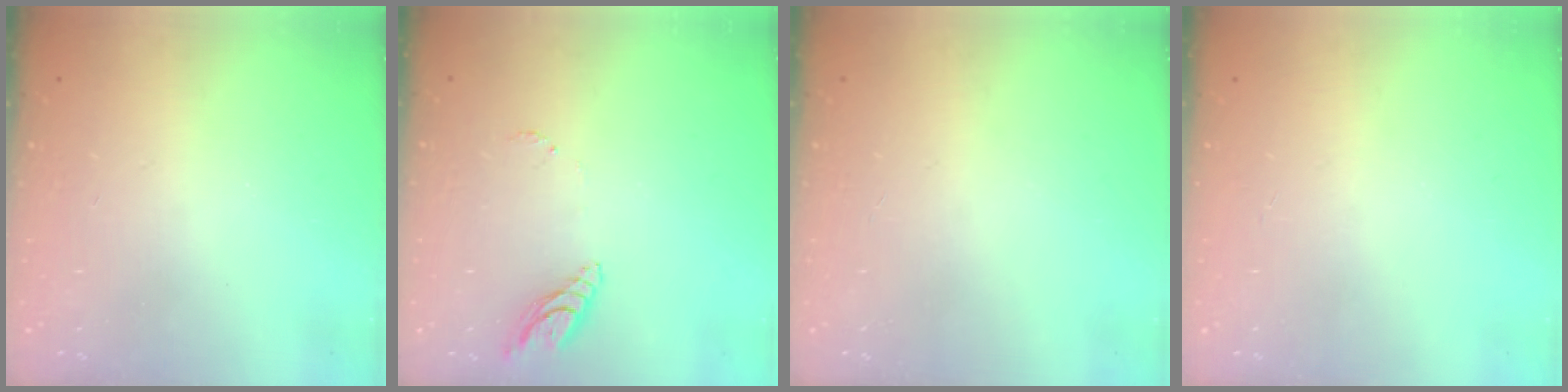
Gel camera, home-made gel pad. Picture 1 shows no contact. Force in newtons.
{"total": 8.0, "press": 7.9, "slide": 1.0}
{"total": 0.0}
{"total": 0.0}